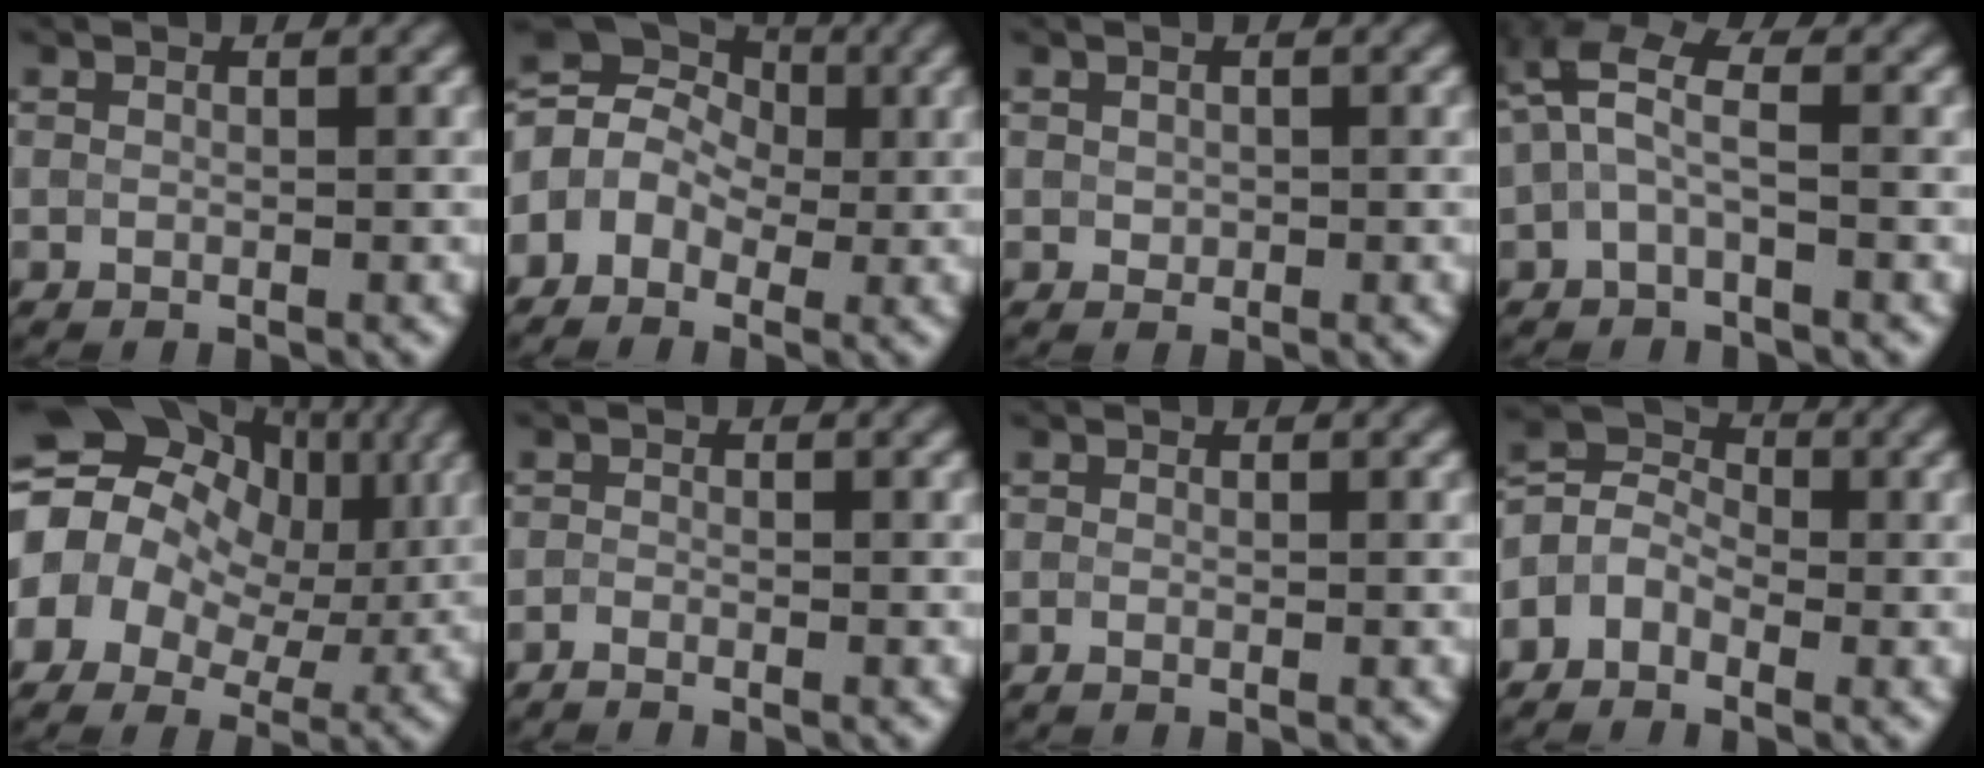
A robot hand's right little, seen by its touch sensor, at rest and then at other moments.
{"total": 7.0, "force": [-0.1, 5.8, 3.8], "torque": [-0.060, 0.032, -0.036]}
{"total": 0.7, "force": [0.2, 0.6, 0.2], "torque": [-0.001, -0.003, 0.004]}
{"total": 4.2, "force": [0.6, 1.8, 3.8], "torque": [-0.086, 0.018, 0.002]}
{"total": 16.0, "force": [3.1, 12.6, 9.5], "torque": [-0.183, 0.035, 0.040]}
{"total": 1.0, "force": [-0.9, 0.1, 0.4], "torque": [-0.005, -0.005, -0.022]}
{"total": 0.5, "force": [-0.3, 0.2, 0.4], "torque": [-0.010, -0.006, -0.005]}
{"total": 3.6, "force": [-1.7, 2.7, 1.8], "torque": [-0.036, 0.010, -0.043]}